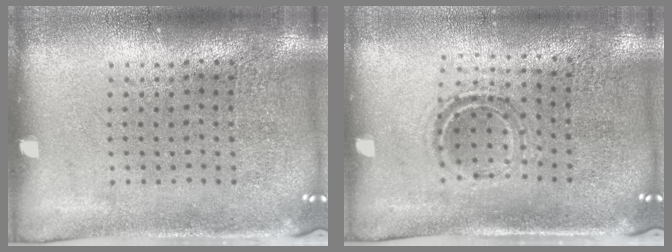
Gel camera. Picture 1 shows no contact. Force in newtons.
{"total": 1.0, "press": 0.9, "slide": 0.3}